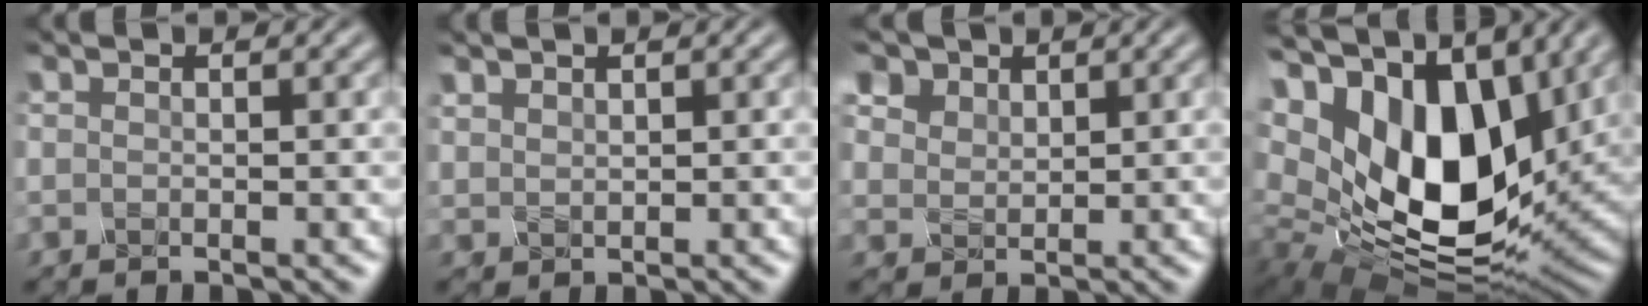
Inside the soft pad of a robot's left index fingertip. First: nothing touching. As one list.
[{"total": 1.2, "force": [1.1, 0.3, -0.3], "torque": [0.003, 0.004, 0.027]}, {"total": 7.0, "force": [4.9, 4.3, 2.6], "torque": [-0.087, 0.013, 0.084]}, {"total": 16.4, "force": [5.6, 9.8, 11.8], "torque": [-0.233, 0.014, 0.104]}]